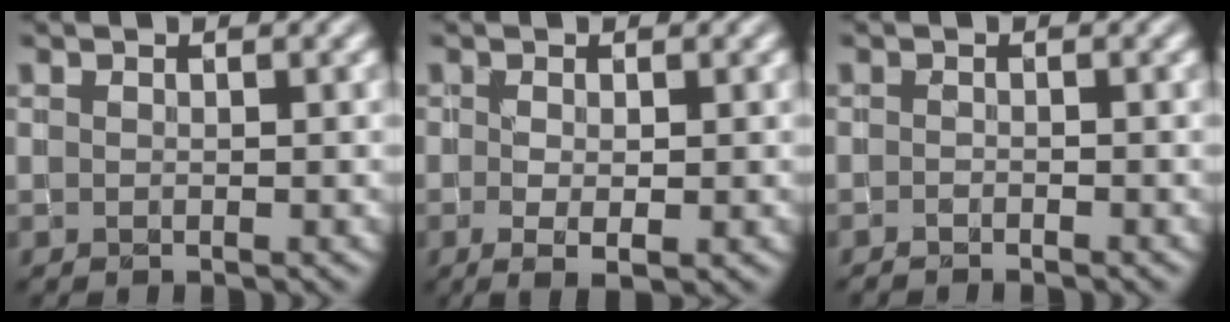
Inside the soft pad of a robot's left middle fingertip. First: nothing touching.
{"total": 2.3, "force": [-0.3, 0.8, 2.1], "torque": [-0.041, -0.011, -0.002]}
{"total": 0.8, "force": [-0.7, 0.1, 0.3], "torque": [-0.006, -0.003, -0.013]}